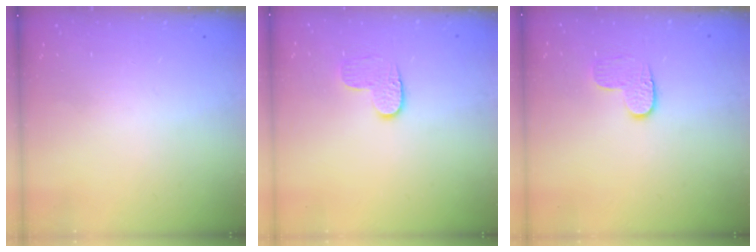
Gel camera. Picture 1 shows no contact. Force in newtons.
{"total": 6.5, "press": 6.4, "slide": 0.5}
{"total": 6.5, "press": 6.4, "slide": 0.5}